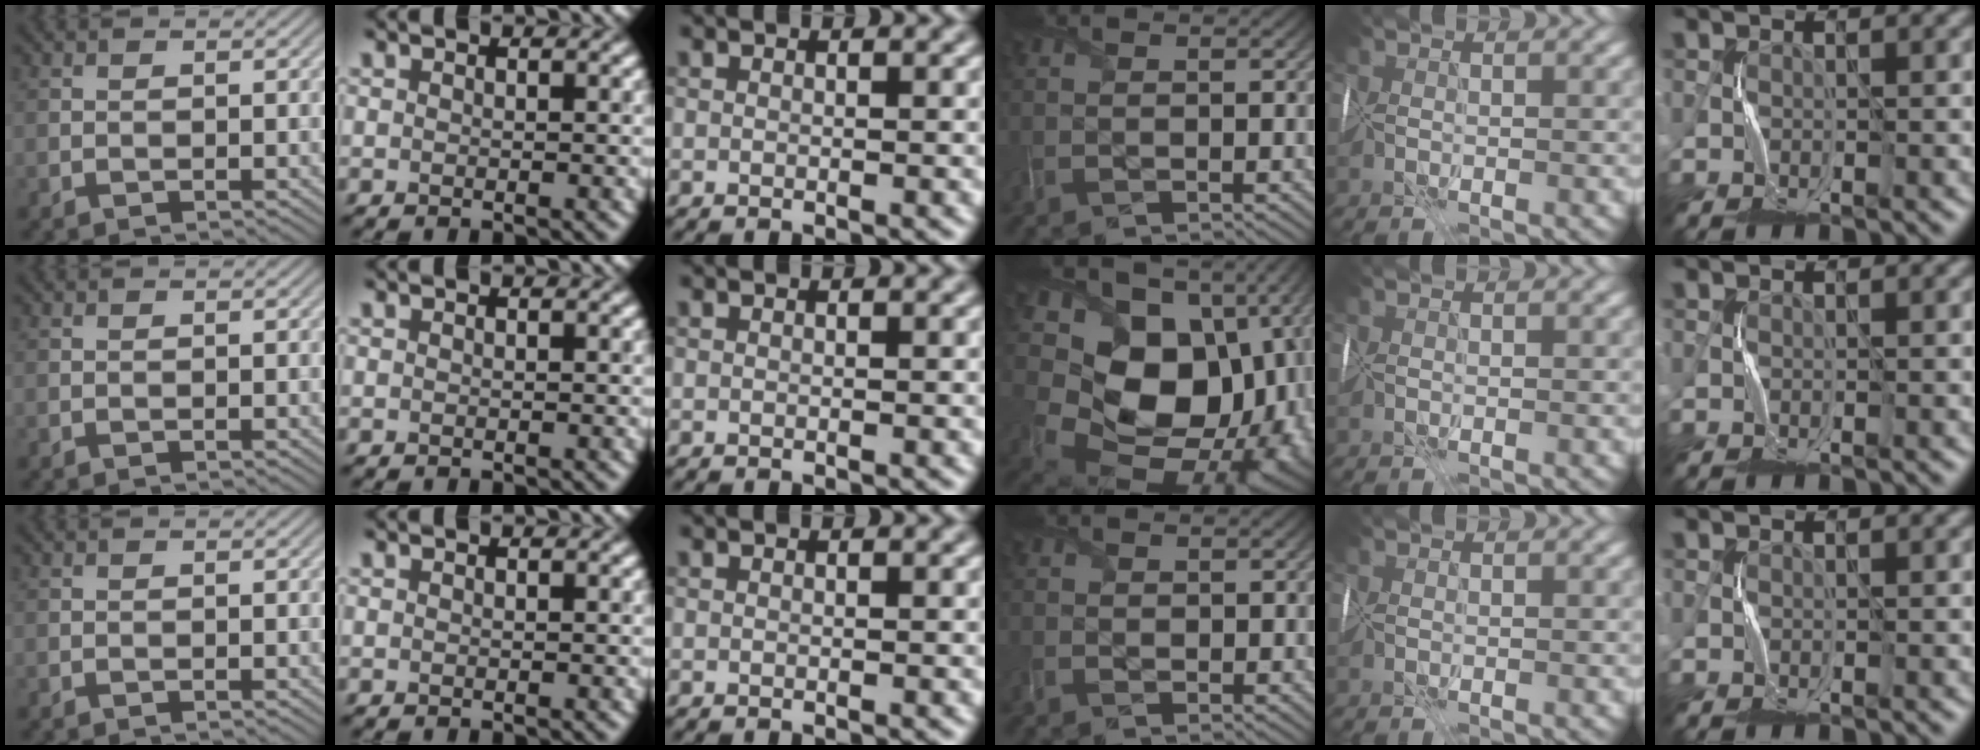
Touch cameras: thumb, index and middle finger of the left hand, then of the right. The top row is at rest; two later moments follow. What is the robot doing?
{"motion": "wrap", "object": "cellophane"}